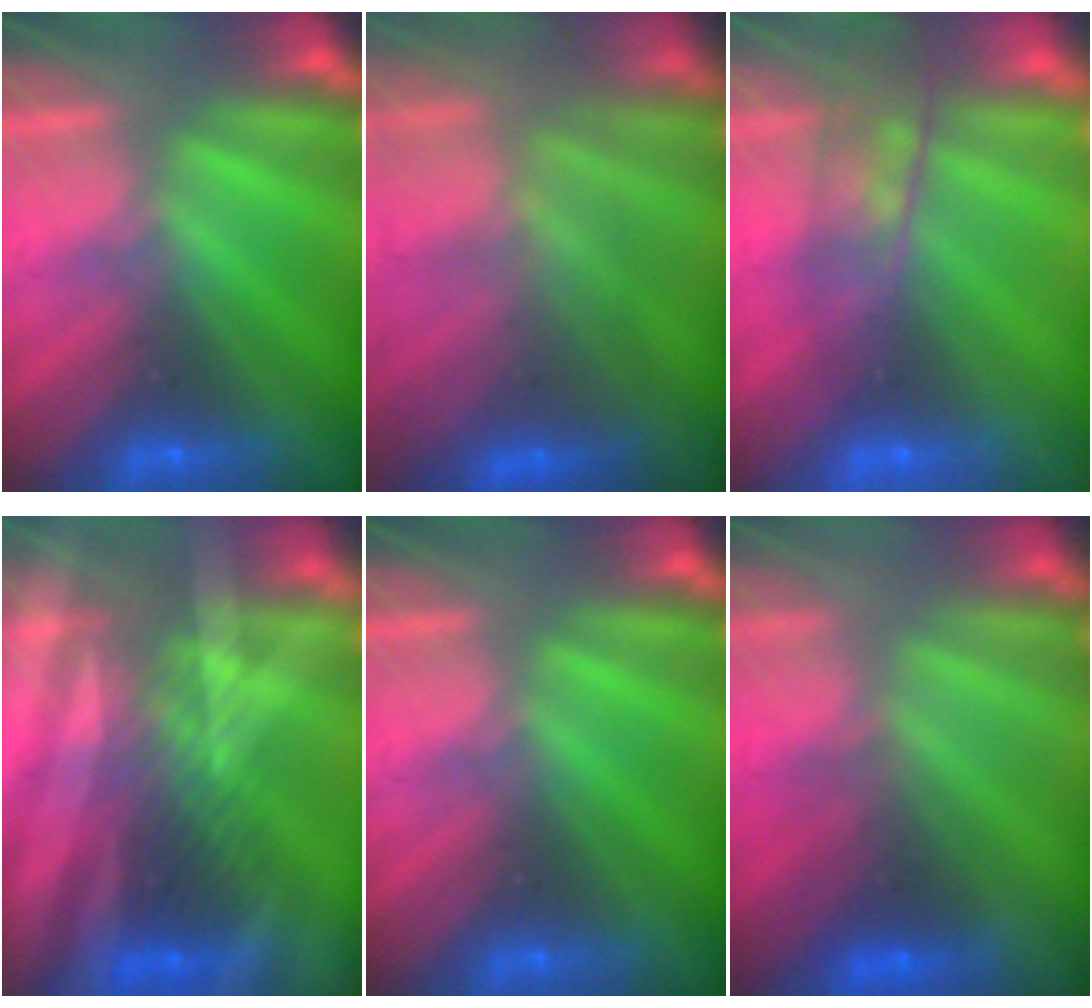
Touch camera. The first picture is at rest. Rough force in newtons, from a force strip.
{"total": 7.8}
{"total": 7.7}
{"total": 3.1}
{"total": 0.0}
{"total": 1.8}